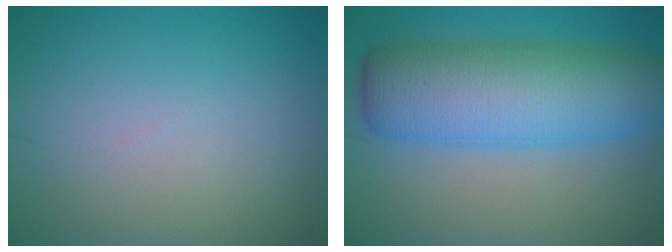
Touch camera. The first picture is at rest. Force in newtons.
{"total": 10.1, "press": 10.1, "slide": 0.2}